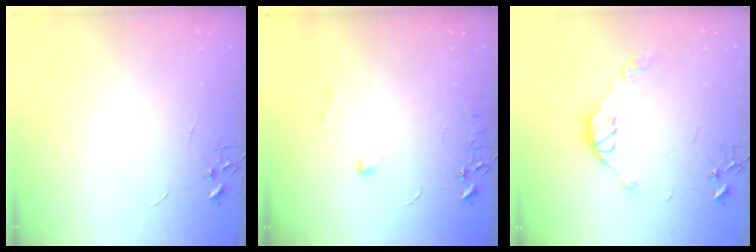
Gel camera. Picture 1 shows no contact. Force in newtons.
{"total": 6.8, "press": 6.8, "slide": 0.9}
{"total": 10.5, "press": 10.5, "slide": 0.3}